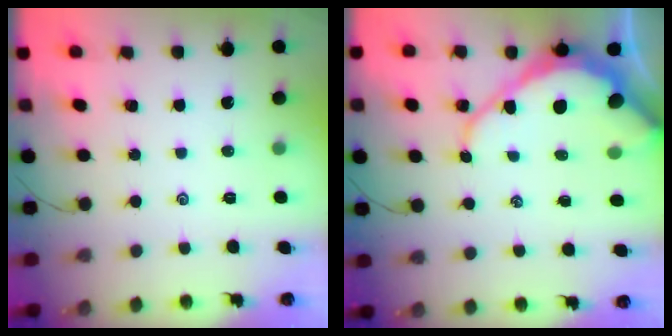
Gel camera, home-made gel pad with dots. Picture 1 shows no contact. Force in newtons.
{"total": 12.4, "press": 12.3, "slide": 1.4}